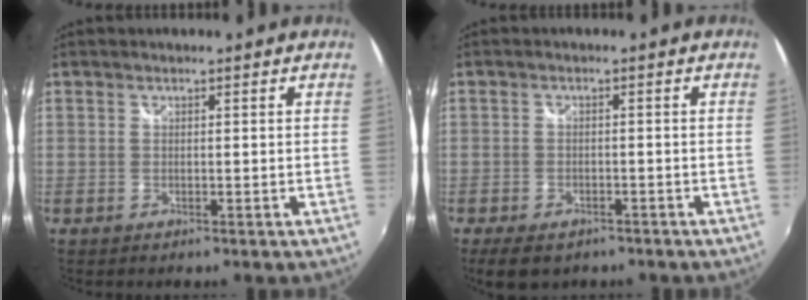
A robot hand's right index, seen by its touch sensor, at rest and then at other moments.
{"total": 7.0, "force": [-4.9, 3.6, 3.4], "torque": [-0.081, -0.017, -0.073]}